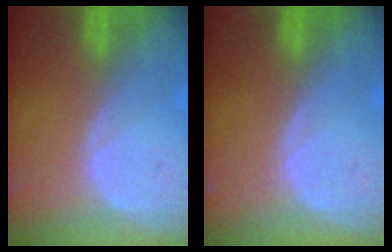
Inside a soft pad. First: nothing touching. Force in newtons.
{"total": 0.0}